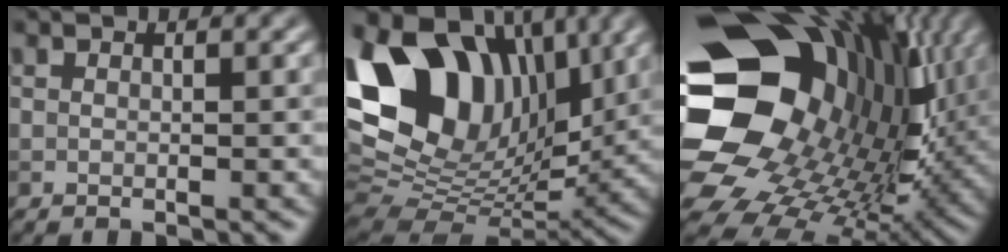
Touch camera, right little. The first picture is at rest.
{"total": 15.4, "force": [5.8, 10.0, 10.2], "torque": [-0.201, 0.027, 0.102]}
{"total": 21.4, "force": [3.8, 16.7, 12.8], "torque": [-0.266, -0.015, 0.067]}